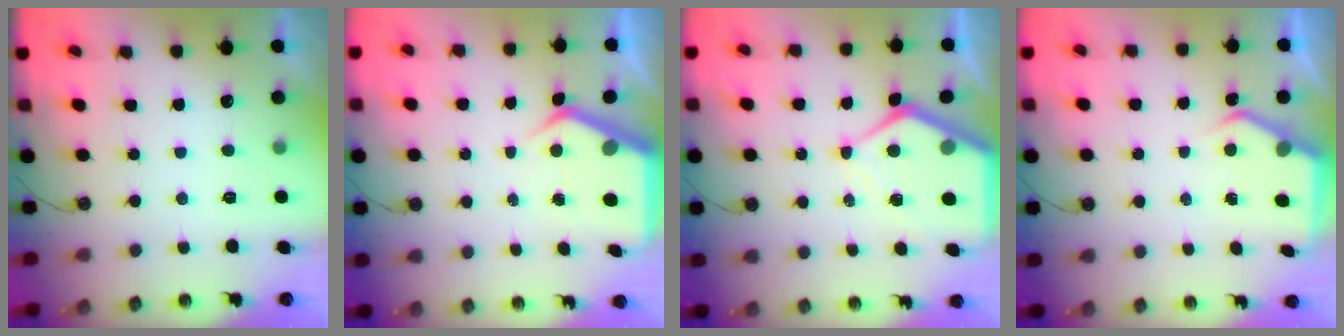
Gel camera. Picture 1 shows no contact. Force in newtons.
{"total": 5.4, "press": 5.4, "slide": 0.3}
{"total": 11.1, "press": 11.1, "slide": 1.2}
{"total": 5.1, "press": 5.1, "slide": 0.2}